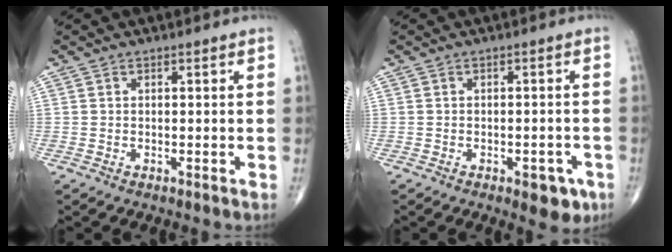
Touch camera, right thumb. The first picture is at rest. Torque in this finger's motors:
{"motor_torque": [0.64, 0.80, 0.03, 0.06, 0.14]}